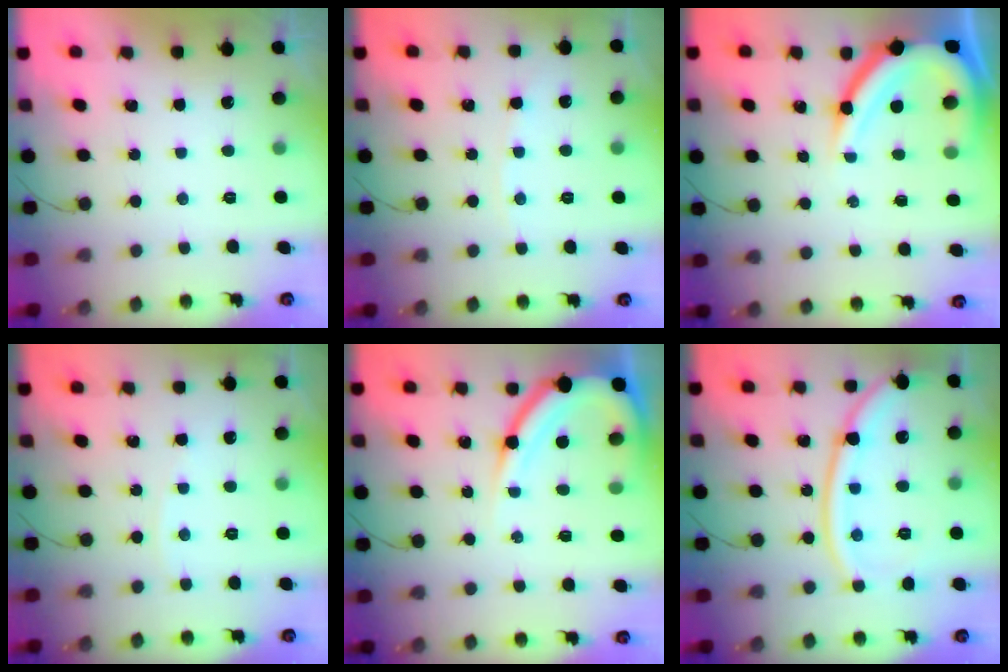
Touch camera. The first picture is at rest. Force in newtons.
{"total": 2.6, "press": 2.6, "slide": 0.2}
{"total": 14.3, "press": 14.3, "slide": 1.3}
{"total": 1.6, "press": 1.6, "slide": 0.2}
{"total": 13.0, "press": 13.0, "slide": 1.0}
{"total": 14.8, "press": 14.7, "slide": 1.9}